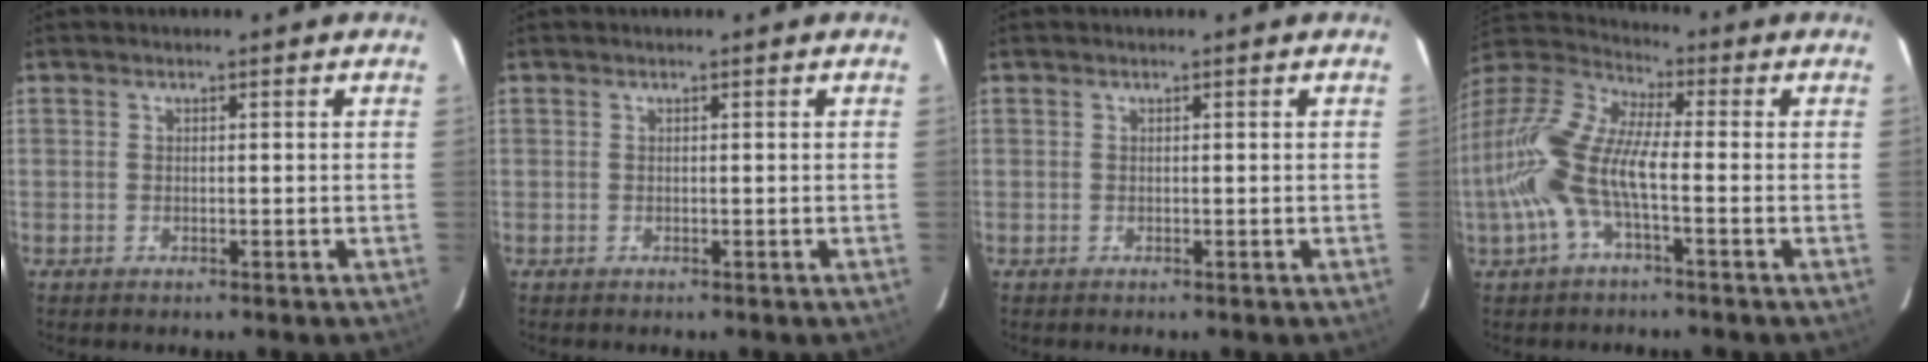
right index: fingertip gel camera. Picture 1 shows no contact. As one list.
[{"total": 0.0}, {"total": 0.0}, {"total": 15.4, "force": [-3.8, 4.9, 14.1], "torque": [-0.286, 0.000, -0.084]}]